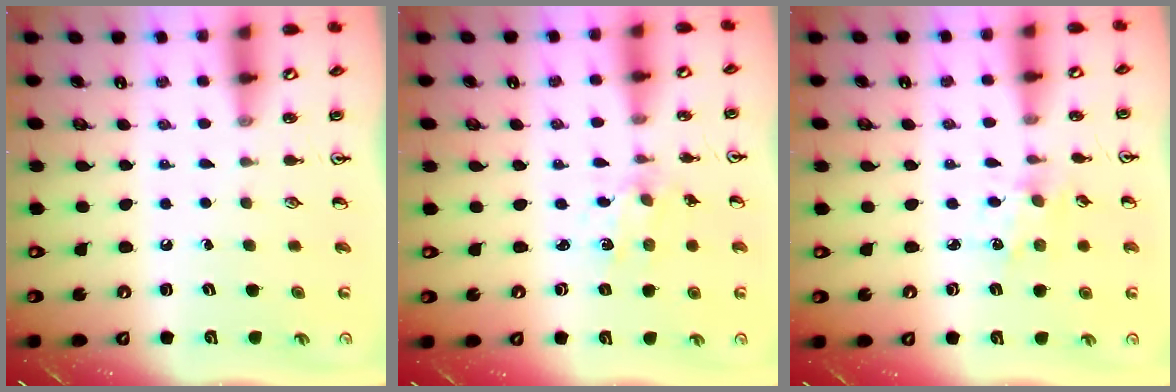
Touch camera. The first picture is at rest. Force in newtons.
{"total": 1.7, "press": 1.6, "slide": 0.2}
{"total": 1.6, "press": 1.6, "slide": 0.0}